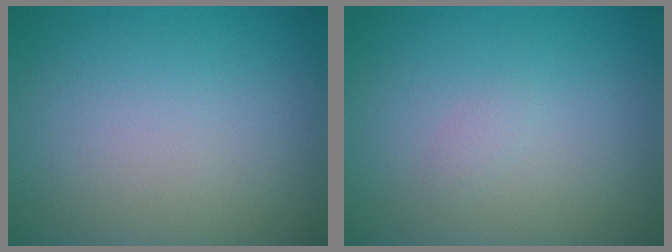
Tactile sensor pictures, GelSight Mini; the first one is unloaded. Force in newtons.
{"total": 0.5, "press": 0.5, "slide": 0.0}